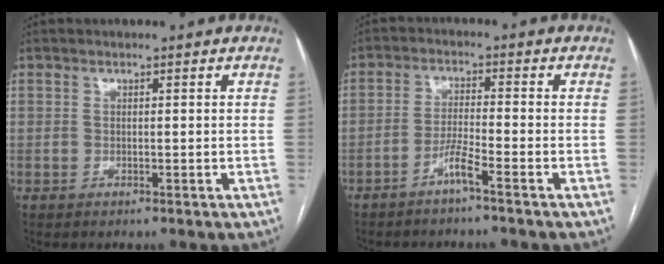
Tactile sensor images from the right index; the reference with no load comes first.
{"total": 3.6, "force": [-2.5, -0.5, 2.5], "torque": [-0.053, 0.000, -0.052]}